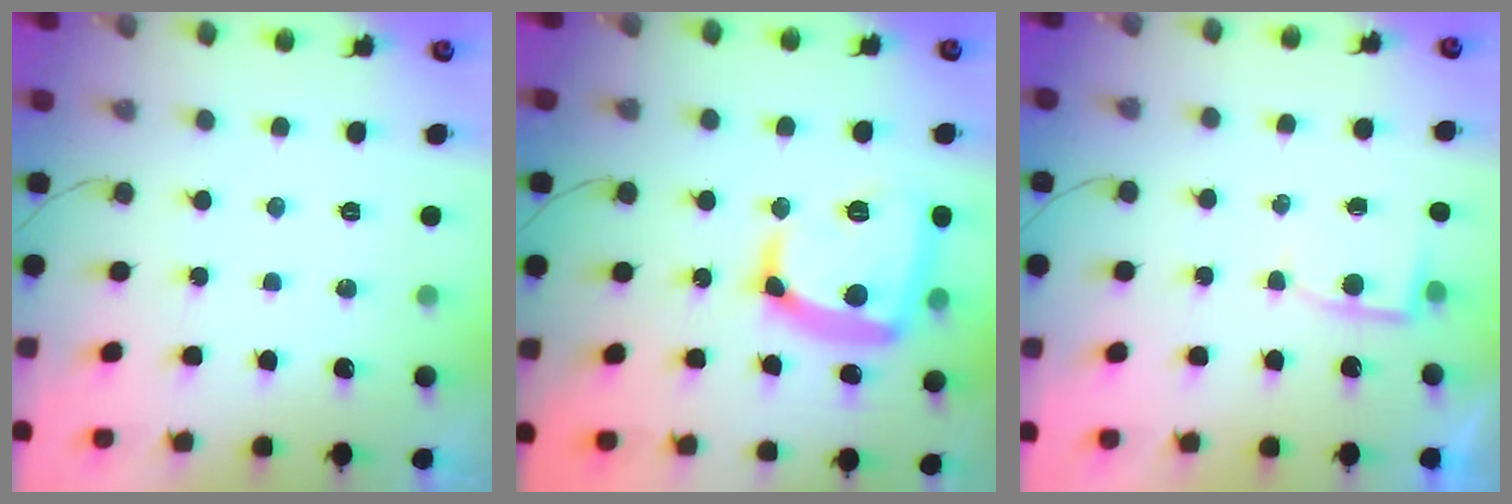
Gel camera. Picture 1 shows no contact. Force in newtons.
{"total": 17.8, "press": 17.7, "slide": 1.6}
{"total": 3.7, "press": 3.6, "slide": 0.4}